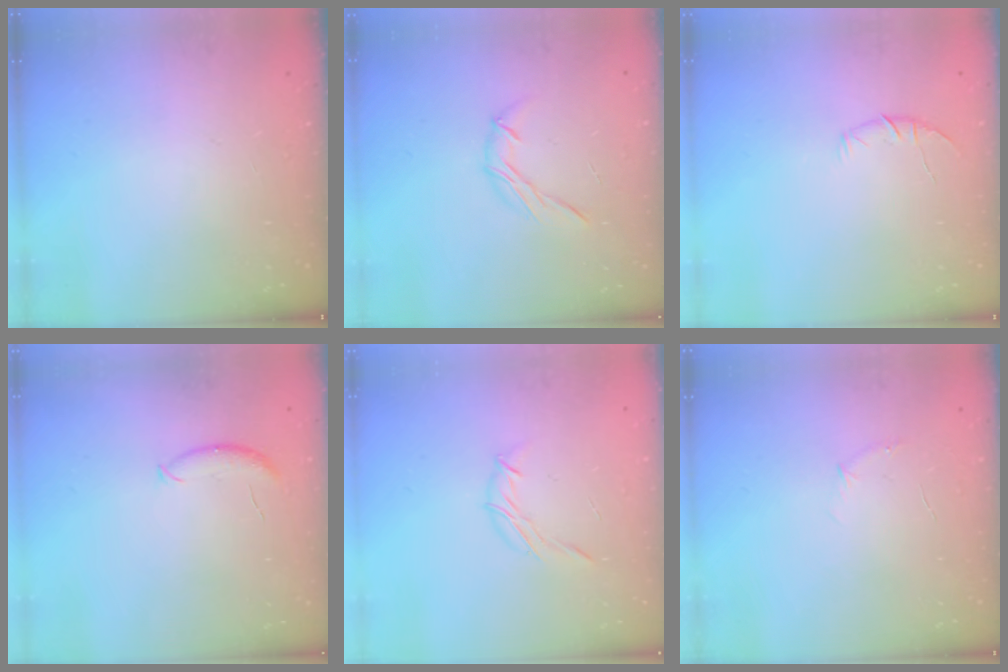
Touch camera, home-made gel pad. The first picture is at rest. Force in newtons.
{"total": 6.4, "press": 6.4, "slide": 0.7}
{"total": 6.4, "press": 6.2, "slide": 1.6}
{"total": 8.7, "press": 8.6, "slide": 1.2}
{"total": 6.9, "press": 6.7, "slide": 1.7}
{"total": 4.0, "press": 3.8, "slide": 1.1}